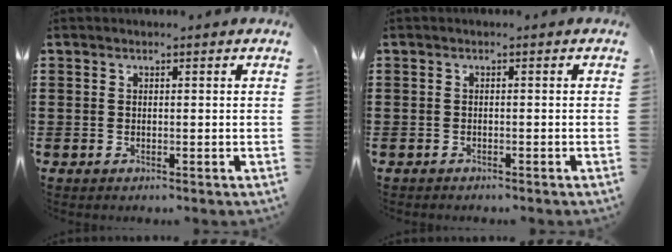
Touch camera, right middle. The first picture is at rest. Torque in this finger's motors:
{"motor_torque": [0.18, 0.06, 0.09, -0.01]}